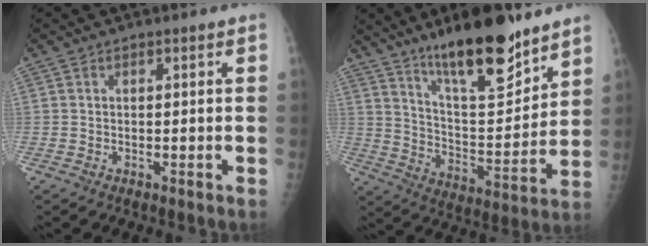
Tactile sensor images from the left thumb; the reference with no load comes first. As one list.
[{"total": 18.7, "force": [13.6, 5.1, 11.8], "torque": [-0.154, -0.091, 0.230]}]